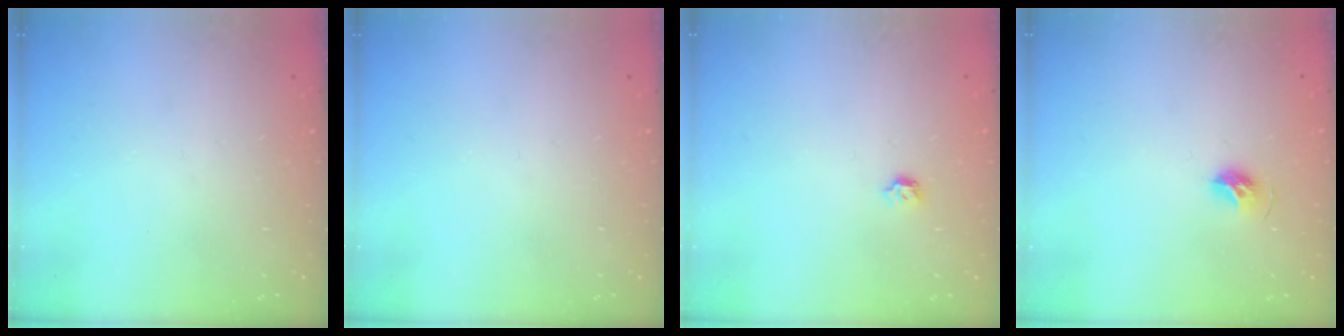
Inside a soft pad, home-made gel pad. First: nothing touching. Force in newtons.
{"total": 0.0}
{"total": 4.0, "press": 4.0, "slide": 0.8}
{"total": 6.2, "press": 6.1, "slide": 1.2}